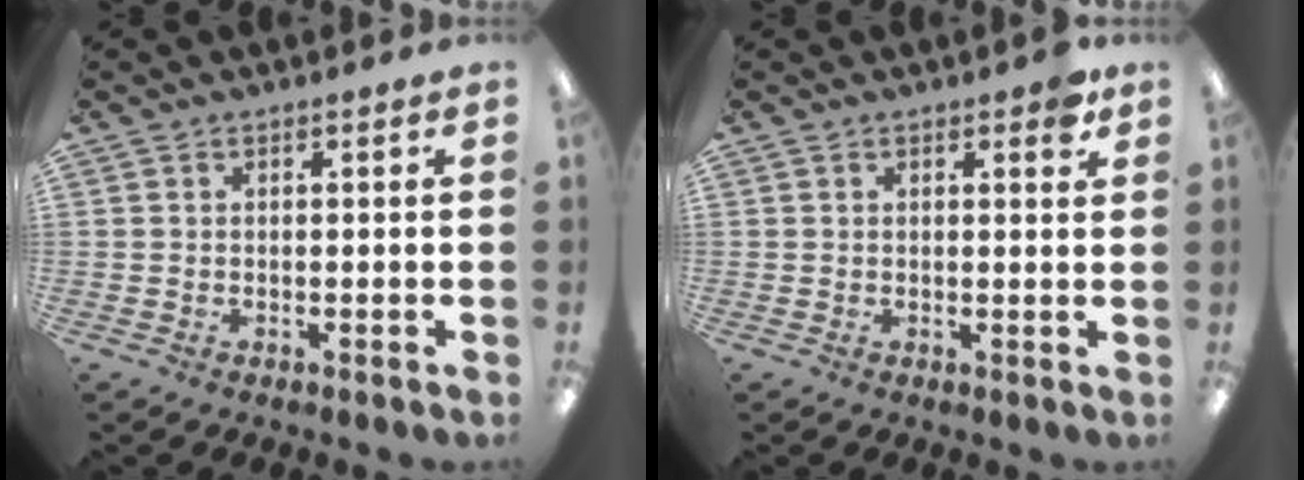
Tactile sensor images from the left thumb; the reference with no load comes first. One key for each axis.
{"total": 2.7, "fx": 1.6, "fy": 0.9, "fz": 1.9, "tx": -0.017, "ty": -0.006, "tz": 0.023}